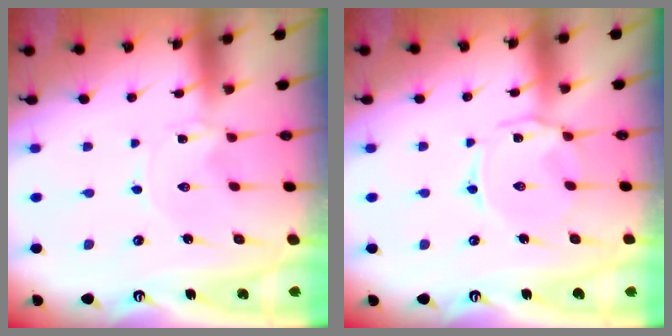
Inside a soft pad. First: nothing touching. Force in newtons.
{"total": 3.1, "press": 3.1, "slide": 0.4}